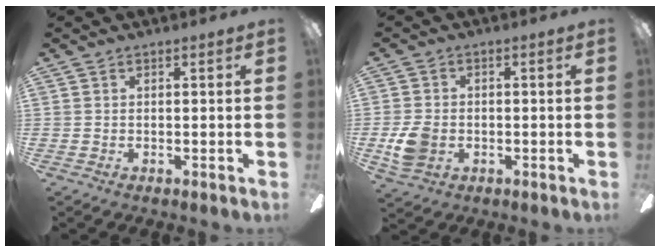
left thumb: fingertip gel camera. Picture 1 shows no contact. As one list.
[{"total": 6.9, "force": [-1.8, 5.2, 4.1], "torque": [-0.076, 0.005, -0.035]}]